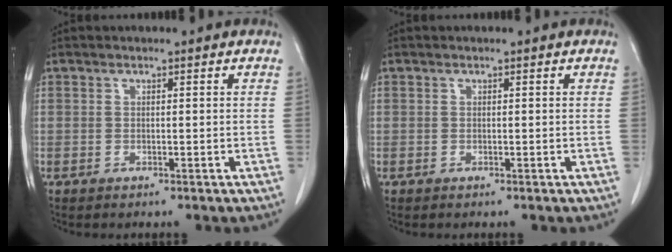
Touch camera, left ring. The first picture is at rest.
{"total": 0.0}